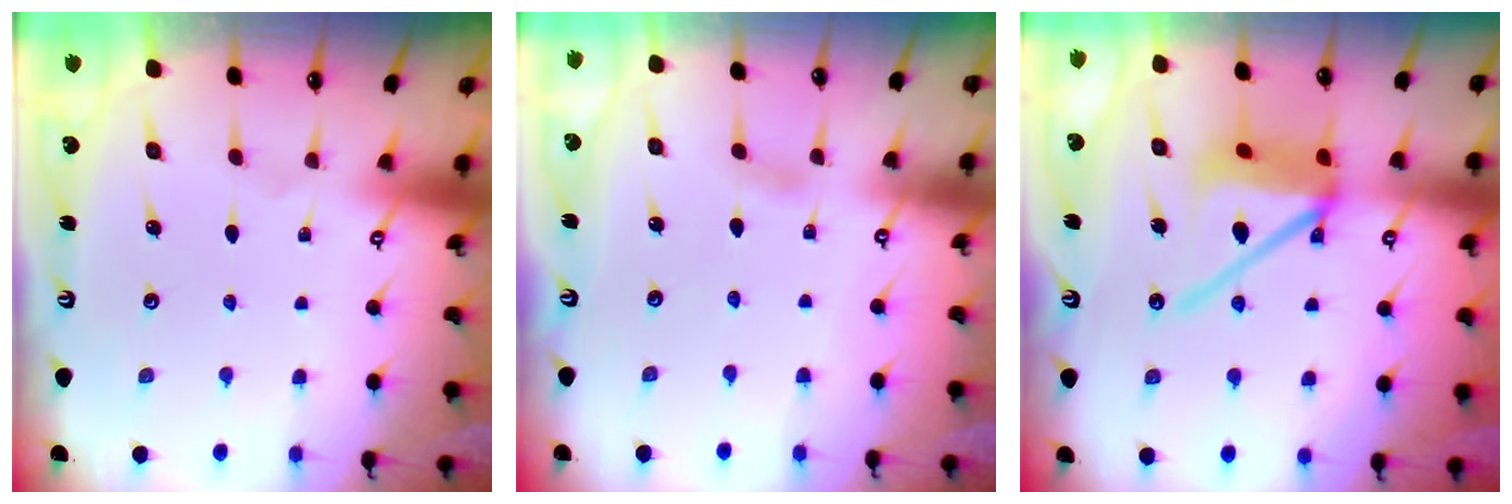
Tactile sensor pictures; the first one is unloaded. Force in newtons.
{"total": 3.0, "press": 3.0, "slide": 0.3}
{"total": 14.9, "press": 14.8, "slide": 2.0}